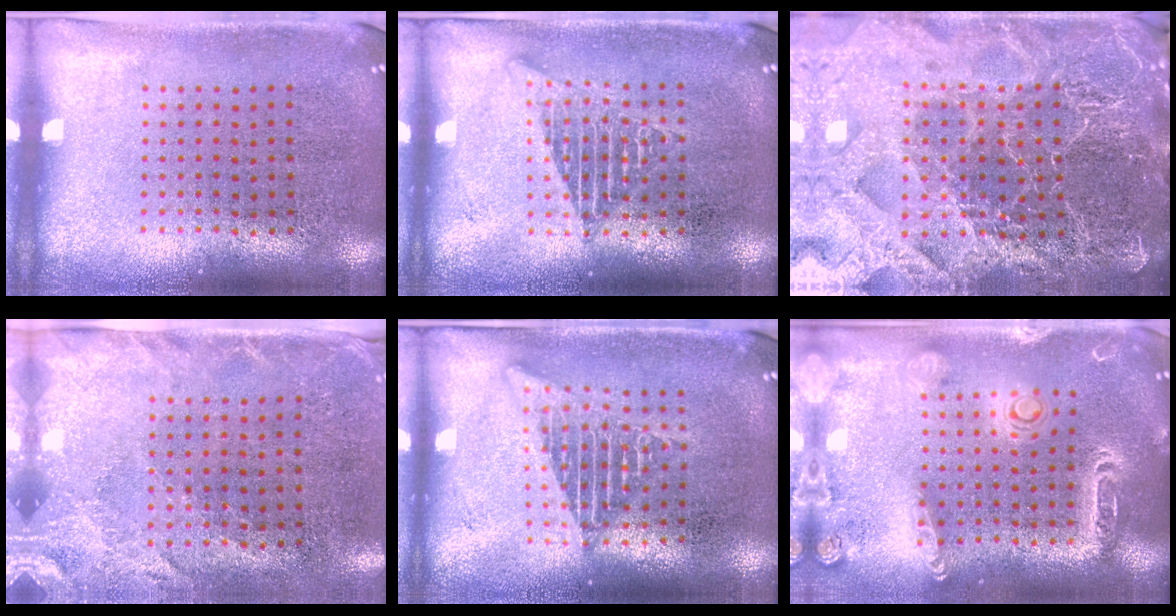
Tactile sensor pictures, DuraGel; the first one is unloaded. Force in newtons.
{"total": 2.2, "press": 2.2, "slide": 0.2}
{"total": 5.0, "press": 4.6, "slide": 2.0}
{"total": 2.6, "press": 2.1, "slide": 1.6}
{"total": 2.0, "press": 2.0, "slide": 0.2}
{"total": 2.0, "press": 1.9, "slide": 0.5}